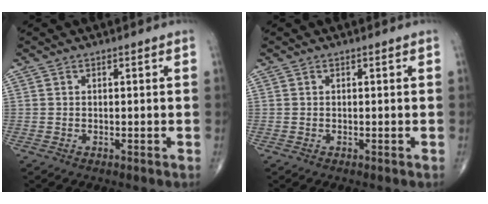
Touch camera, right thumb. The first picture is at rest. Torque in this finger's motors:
{"motor_torque": [0.16, -0.06, 0.05, 0.03, 0.00]}